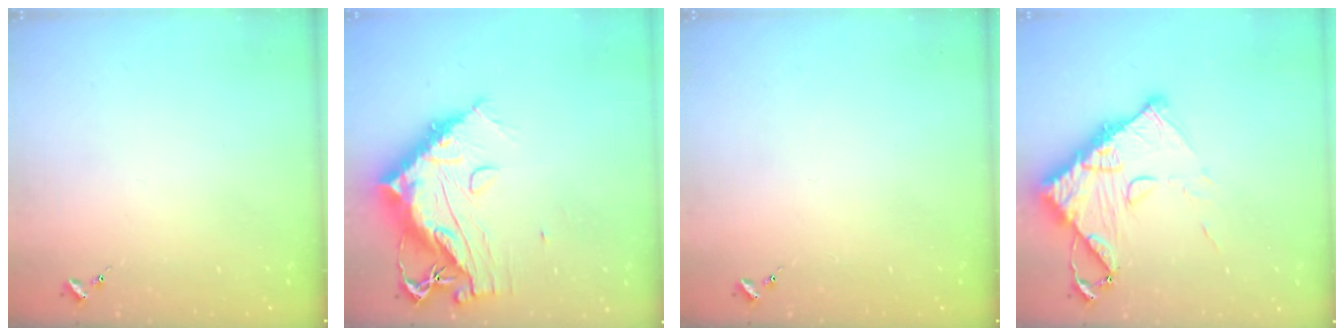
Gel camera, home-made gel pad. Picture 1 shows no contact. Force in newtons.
{"total": 16.4, "press": 16.3, "slide": 1.5}
{"total": 0.0}
{"total": 14.0, "press": 13.9, "slide": 1.3}